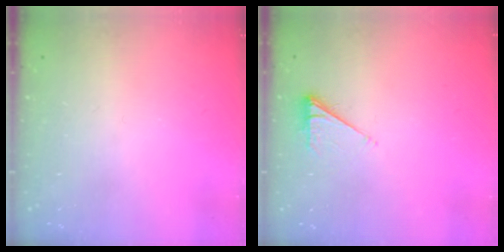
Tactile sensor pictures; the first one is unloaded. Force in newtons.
{"total": 3.8, "press": 3.7, "slide": 0.7}